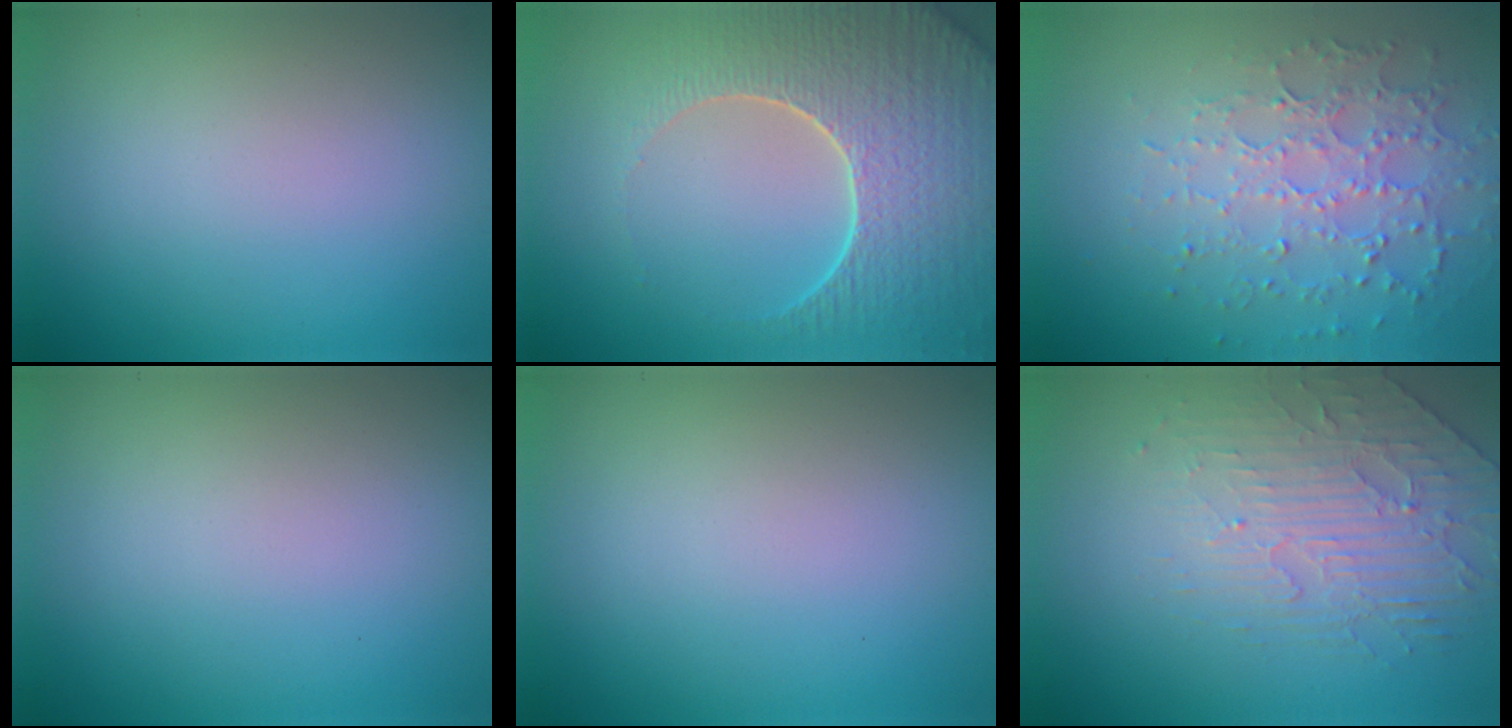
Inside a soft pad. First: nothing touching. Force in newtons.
{"total": 7.3, "press": 5.8, "slide": 4.5}
{"total": 4.9, "press": 3.5, "slide": 3.4}
{"total": 0.0}
{"total": 0.0}
{"total": 2.8, "press": 2.3, "slide": 1.6}